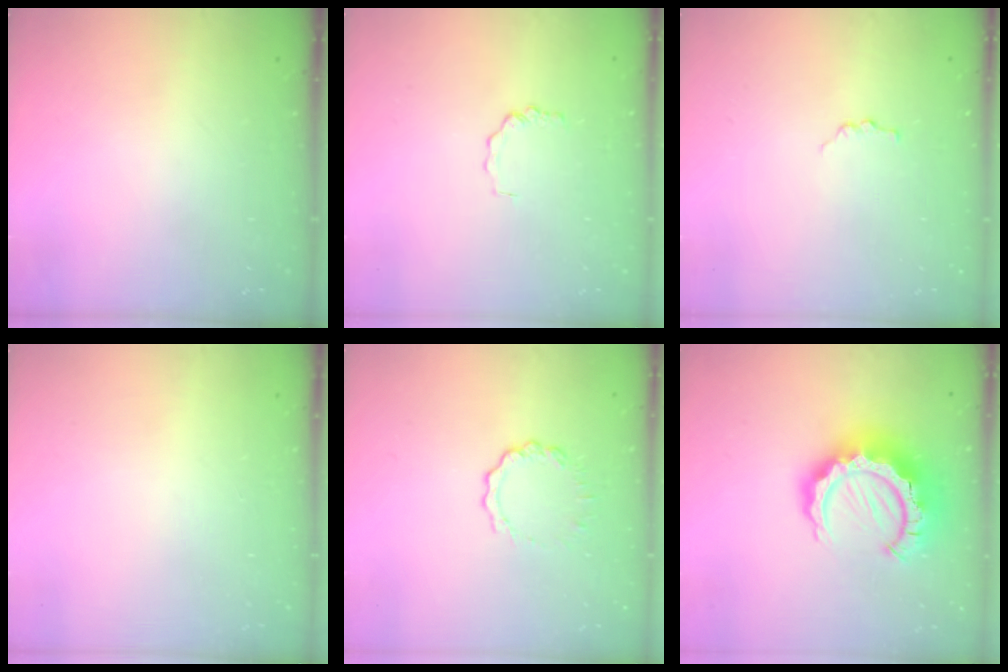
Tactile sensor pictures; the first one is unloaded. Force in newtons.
{"total": 1.8, "press": 1.8, "slide": 0.3}
{"total": 2.9, "press": 2.9, "slide": 0.3}
{"total": 0.0}
{"total": 4.2, "press": 4.2, "slide": 0.5}
{"total": 16.9, "press": 16.8, "slide": 1.7}